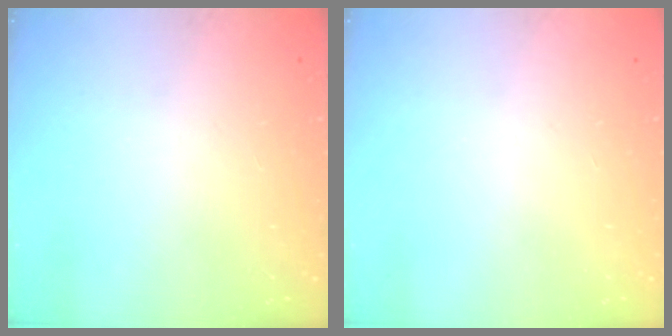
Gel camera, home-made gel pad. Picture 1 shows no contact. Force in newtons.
{"total": 0.0}